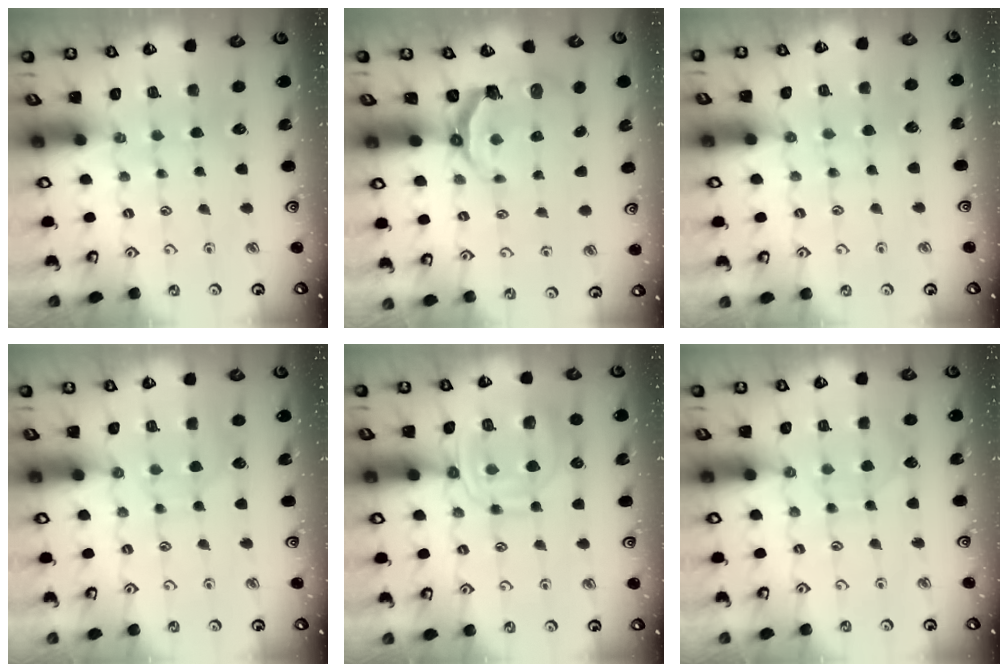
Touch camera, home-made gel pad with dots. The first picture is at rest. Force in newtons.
{"total": 5.4, "press": 3.7, "slide": 3.9}
{"total": 5.1, "press": 5.1, "slide": 0.6}
{"total": 5.2, "press": 5.2, "slide": 0.7}
{"total": 13.6, "press": 13.6, "slide": 1.2}
{"total": 4.9, "press": 4.9, "slide": 0.2}